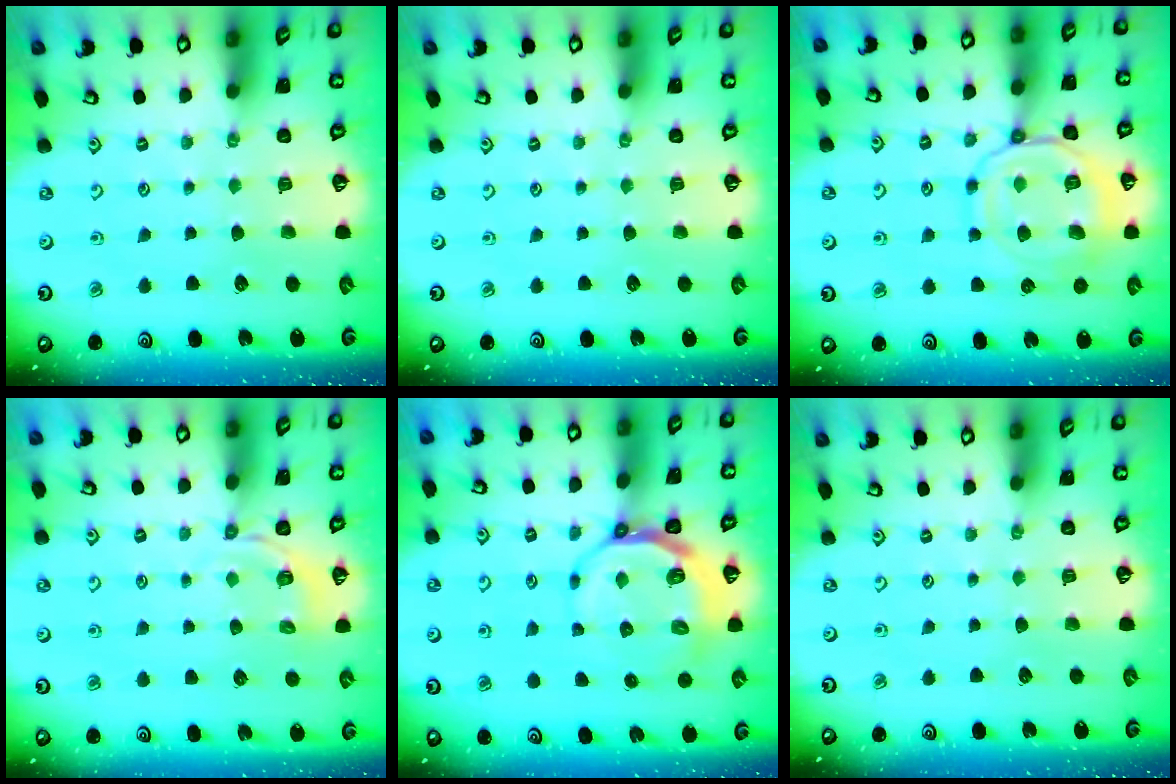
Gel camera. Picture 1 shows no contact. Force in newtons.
{"total": 0.0}
{"total": 14.7, "press": 14.6, "slide": 1.4}
{"total": 2.8, "press": 2.1, "slide": 1.8}
{"total": 8.0, "press": 7.3, "slide": 3.3}
{"total": 0.0}